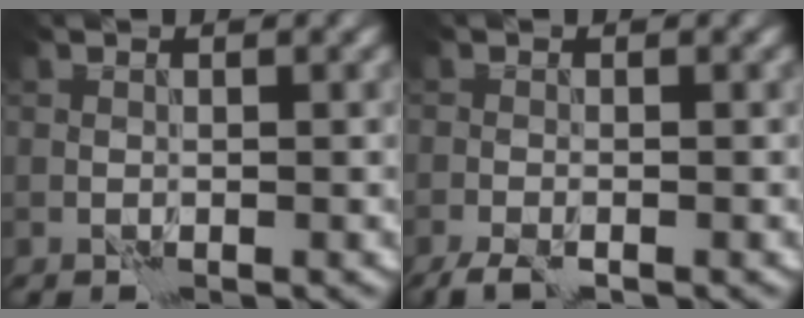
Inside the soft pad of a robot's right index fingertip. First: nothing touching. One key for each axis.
{"total": 2.1, "fx": -1.7, "fy": 0.3, "fz": 1.1, "tx": -0.025, "ty": -0.011, "tz": -0.035}